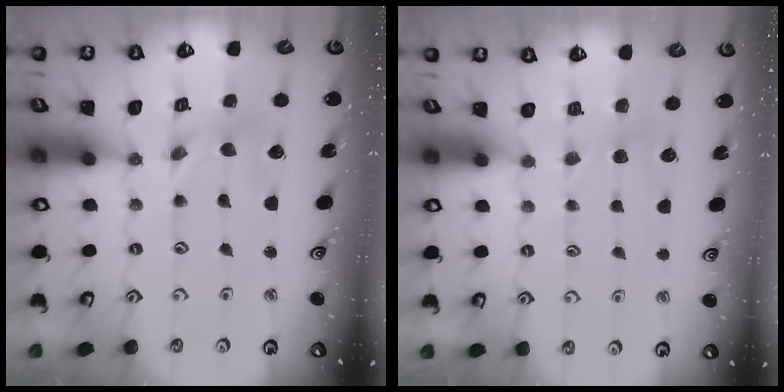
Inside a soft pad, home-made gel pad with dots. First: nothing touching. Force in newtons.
{"total": 2.9, "press": 2.9, "slide": 0.4}